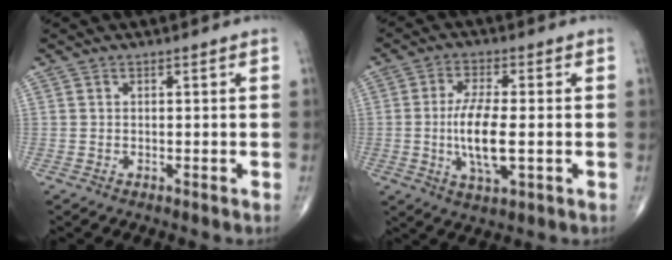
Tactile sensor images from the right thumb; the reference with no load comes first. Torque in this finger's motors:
{"motor_torque": [2.65, 2.24, 0.98, -0.05, 0.36]}